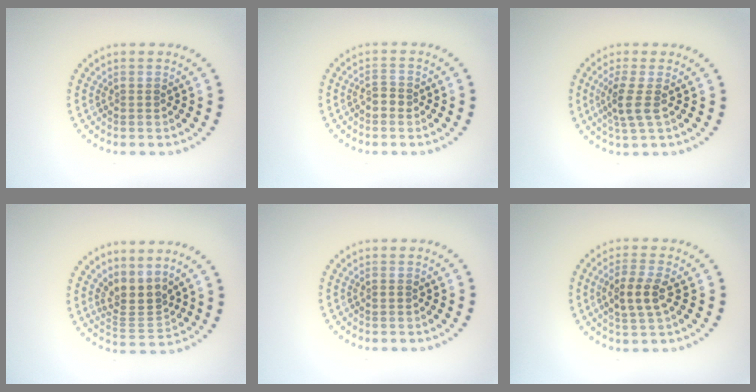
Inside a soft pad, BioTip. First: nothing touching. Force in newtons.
{"total": 1.3, "press": 1.3, "slide": 0.2}
{"total": 2.5, "press": 2.0, "slide": 1.5}
{"total": 3.1, "press": 2.2, "slide": 2.2}
{"total": 0.5, "press": 0.5, "slide": 0.1}
{"total": 3.2, "press": 3.0, "slide": 1.1}